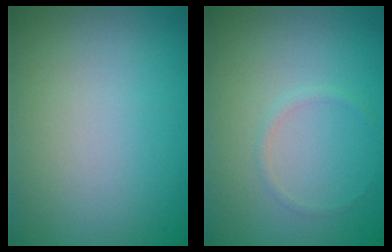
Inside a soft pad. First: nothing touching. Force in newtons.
{"total": 0.7, "press": 0.7, "slide": 0.1}